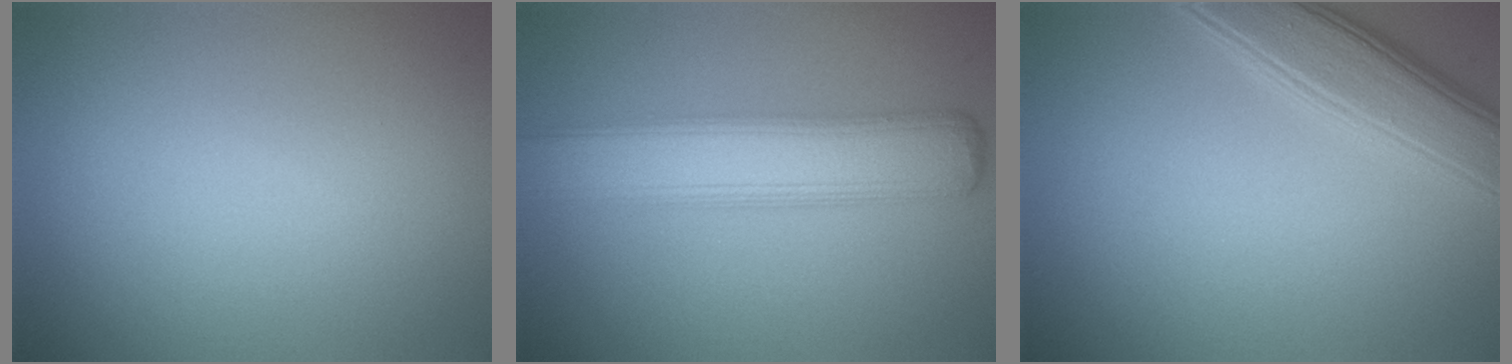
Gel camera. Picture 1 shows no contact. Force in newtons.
{"total": 6.8, "press": 6.8, "slide": 0.2}
{"total": 4.7, "press": 4.7, "slide": 0.1}